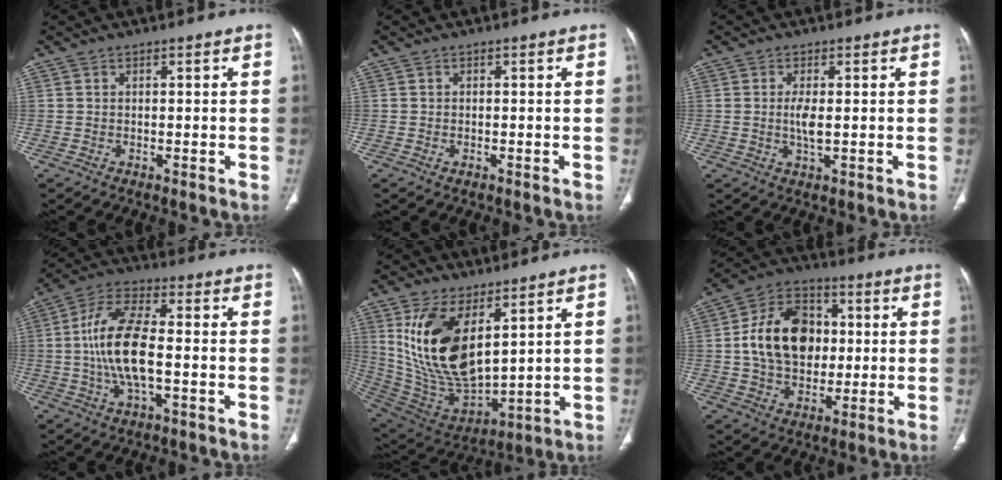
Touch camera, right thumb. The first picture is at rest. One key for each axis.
{"total": 15.1, "fx": -6.9, "fy": 9.6, "fz": 9.4, "tx": -0.129, "ty": 0.029, "tz": -0.095}
{"total": 3.2, "fx": 0.1, "fy": 0.9, "fz": 3.1, "tx": -0.069, "ty": -0.007, "tz": 0.003}
{"total": 13.6, "fx": -1.2, "fy": 5.6, "fz": 12.4, "tx": -0.255, "ty": 0.020, "tz": -0.027}
{"total": 19.5, "fx": 7.1, "fy": 9.6, "fz": 15.4, "tx": -0.280, "ty": -0.031, "tz": 0.158}
{"total": 16.9, "fx": 1.4, "fy": 12.4, "fz": 11.4, "tx": -0.162, "ty": 0.017, "tz": 0.023}